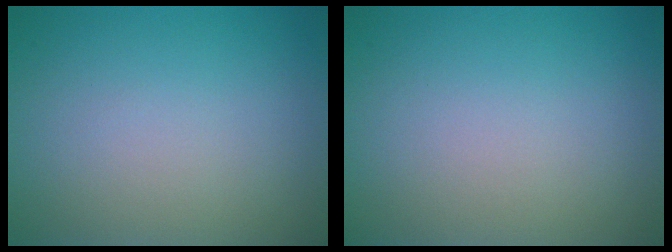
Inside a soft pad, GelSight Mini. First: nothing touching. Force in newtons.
{"total": 0.0}